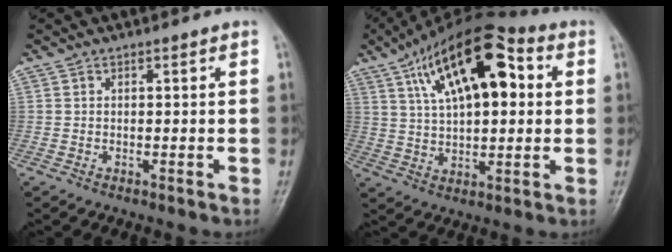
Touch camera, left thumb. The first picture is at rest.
{"total": 19.5, "force": [6.3, 9.1, 16.0], "torque": [-0.242, 0.012, 0.094]}